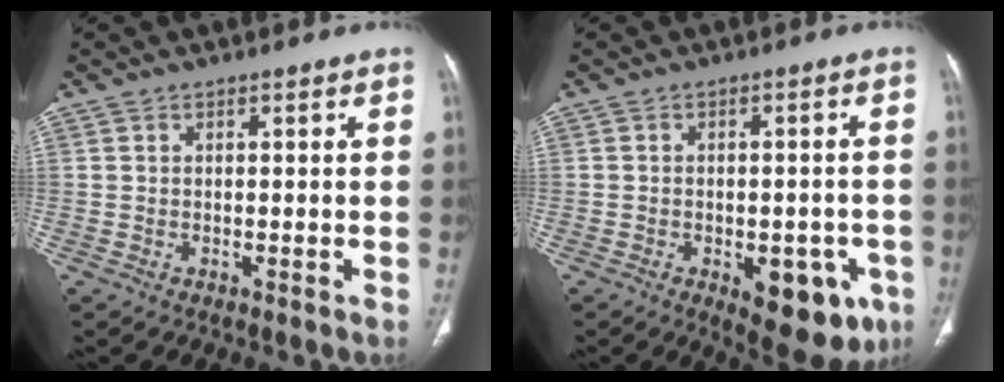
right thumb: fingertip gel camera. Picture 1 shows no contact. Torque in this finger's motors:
{"motor_torque": [1.23, 1.41, -0.08, 0.16, 0.26]}